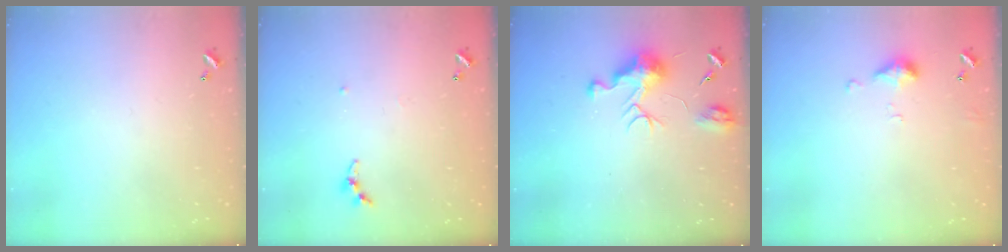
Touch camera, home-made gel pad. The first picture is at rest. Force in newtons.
{"total": 4.5, "press": 4.5, "slide": 0.5}
{"total": 10.0, "press": 10.0, "slide": 0.6}
{"total": 6.4, "press": 6.3, "slide": 0.9}